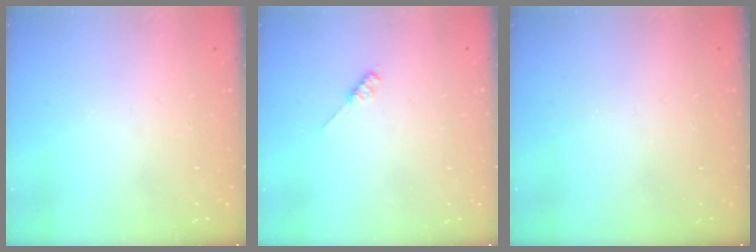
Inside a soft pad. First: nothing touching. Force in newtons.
{"total": 2.6, "press": 2.5, "slide": 0.4}
{"total": 0.0}